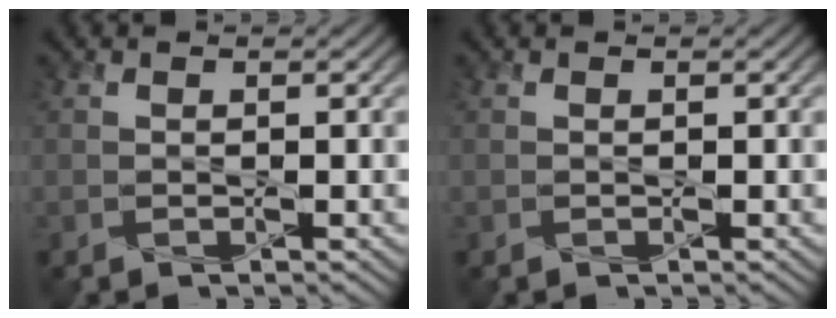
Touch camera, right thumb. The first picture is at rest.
{"total": 0.0}